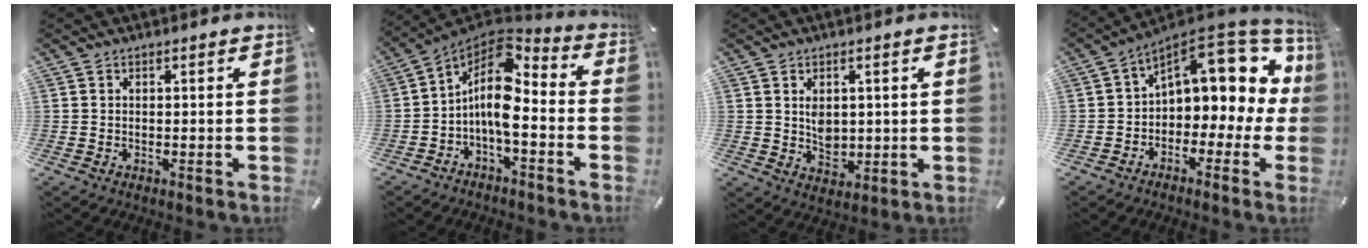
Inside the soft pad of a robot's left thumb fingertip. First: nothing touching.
{"total": 11.5, "force": [-1.1, 6.1, 9.7], "torque": [-0.198, -0.014, -0.023]}
{"total": 4.9, "force": [1.2, 4.0, 2.6], "torque": [-0.024, -0.008, 0.017]}
{"total": 13.4, "force": [6.2, 7.9, 8.9], "torque": [-0.119, -0.050, 0.105]}